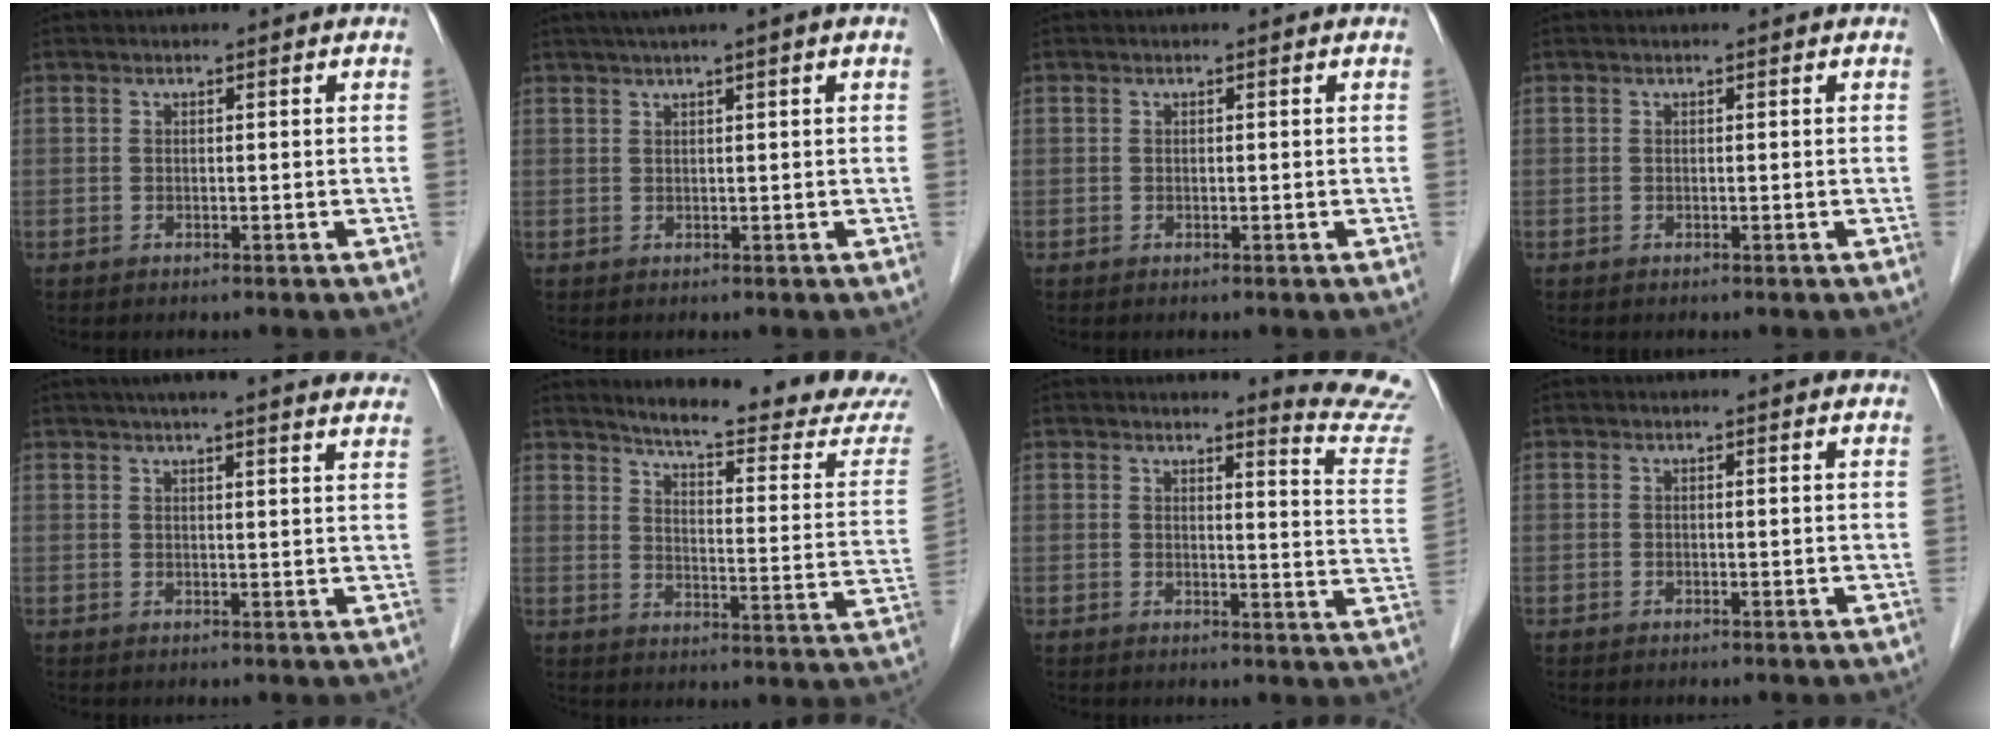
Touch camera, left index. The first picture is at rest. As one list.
[{"total": 4.5, "force": [2.8, -0.6, 3.4], "torque": [-0.058, 0.023, 0.048]}, {"total": 0.0}, {"total": 0.0}, {"total": 23.2, "force": [20.9, 1.8, 9.9], "torque": [-0.140, -0.004, 0.245]}, {"total": 19.5, "force": [18.4, -0.6, 6.2], "torque": [-0.094, -0.107, 0.221]}, {"total": 9.9, "force": [9.8, -1.3, 0.8], "torque": [-0.005, -0.108, 0.088]}, {"total": 1.6, "force": [1.5, 0.3, 0.4], "torque": [-0.012, 0.003, 0.009]}]